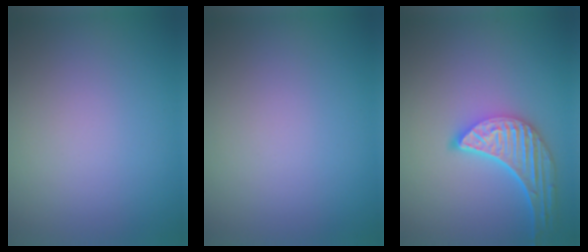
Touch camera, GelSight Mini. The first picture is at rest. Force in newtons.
{"total": 0.0}
{"total": 5.3, "press": 4.3, "slide": 3.1}